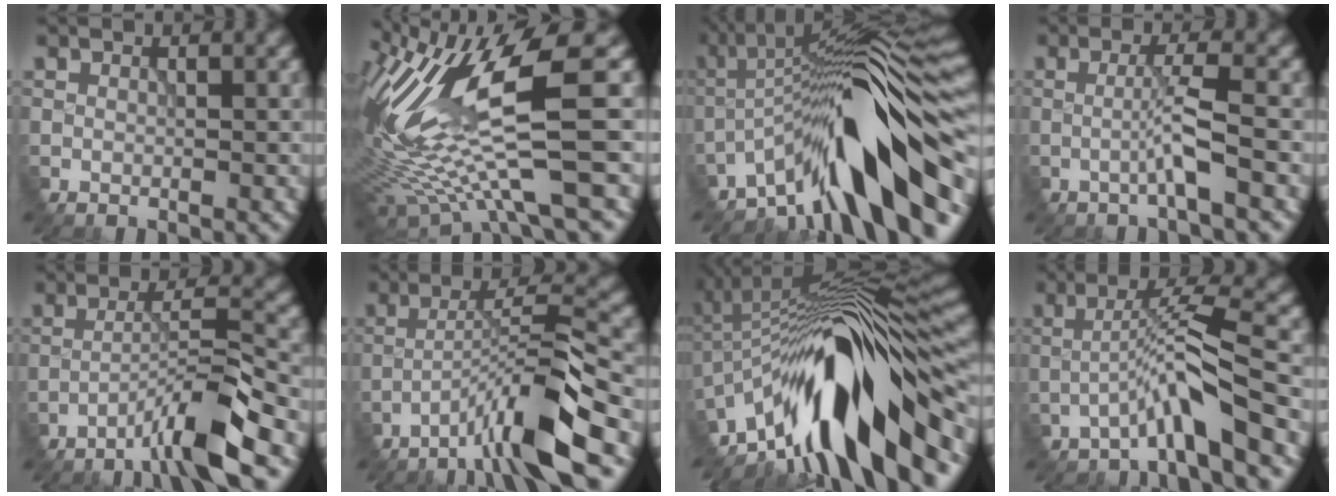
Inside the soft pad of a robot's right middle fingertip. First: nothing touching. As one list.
[{"total": 13.0, "force": [1.3, 2.6, 12.7], "torque": [-0.250, -0.005, 0.046]}, {"total": 12.8, "force": [-7.0, 2.3, 10.4], "torque": [-0.148, 0.029, -0.119]}, {"total": 2.9, "force": [-0.9, 0.0, 2.8], "torque": [-0.056, 0.006, -0.023]}, {"total": 6.0, "force": [-3.9, 0.1, 4.6], "torque": [-0.074, 0.017, -0.080]}, {"total": 8.4, "force": [-5.2, 0.6, 6.6], "torque": [-0.108, 0.019, -0.098]}, {"total": 14.6, "force": [-6.8, 3.9, 12.3], "torque": [-0.191, 0.023, -0.108]}, {"total": 4.7, "force": [-2.8, 0.0, 3.8], "torque": [-0.069, 0.023, -0.060]}]